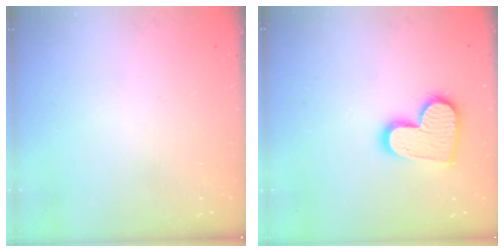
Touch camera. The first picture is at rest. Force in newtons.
{"total": 13.6, "press": 13.5, "slide": 0.9}